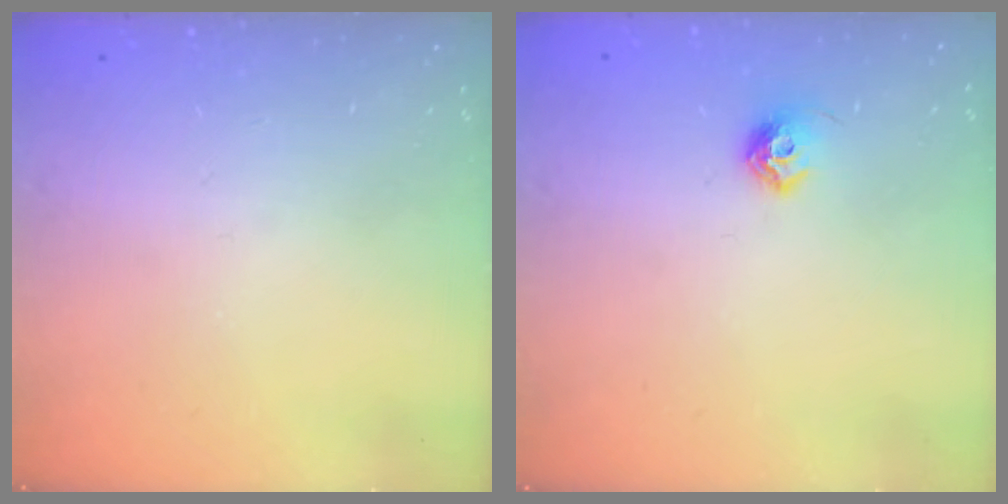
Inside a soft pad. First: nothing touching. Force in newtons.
{"total": 7.2, "press": 7.1, "slide": 0.9}